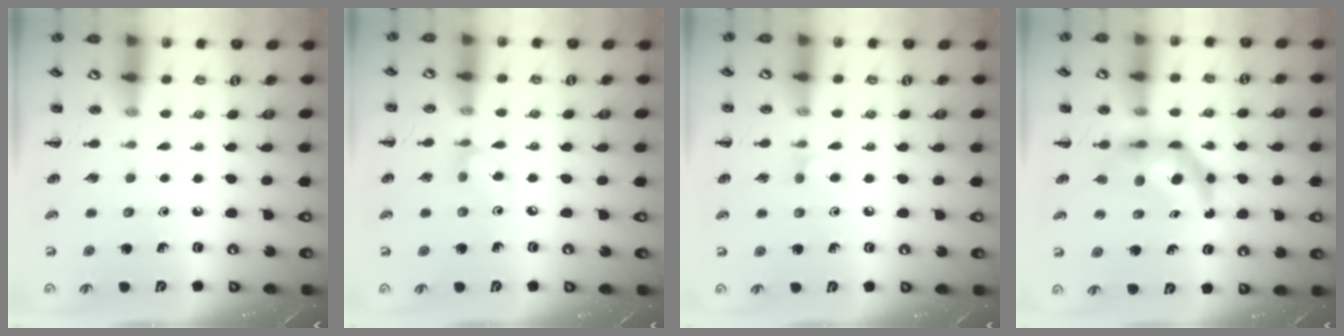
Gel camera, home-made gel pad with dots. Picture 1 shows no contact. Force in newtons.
{"total": 4.4, "press": 4.3, "slide": 0.9}
{"total": 4.6, "press": 4.3, "slide": 1.6}
{"total": 7.1, "press": 6.8, "slide": 2.0}